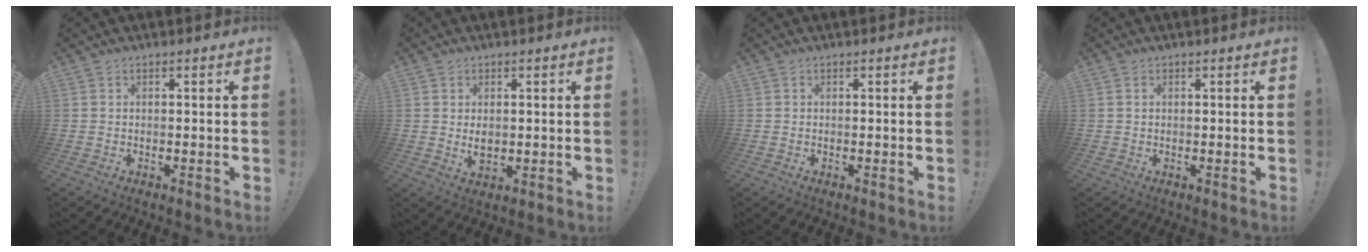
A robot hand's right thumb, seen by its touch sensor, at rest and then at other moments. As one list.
[{"total": 3.5, "force": [0.5, 2.5, 2.4], "torque": [-0.028, -0.003, 0.009]}, {"total": 0.0}, {"total": 0.6, "force": [0.3, 0.4, 0.3], "torque": [-0.011, 0.005, 0.006]}]